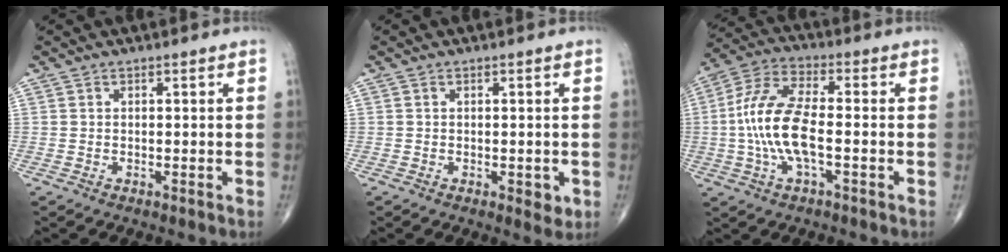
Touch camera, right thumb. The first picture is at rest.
{"total": 2.5, "force": [-0.6, 1.3, 2.0], "torque": [-0.015, -0.004, -0.005]}
{"total": 12.9, "force": [-1.6, 4.8, 11.9], "torque": [-0.259, 0.028, -0.035]}